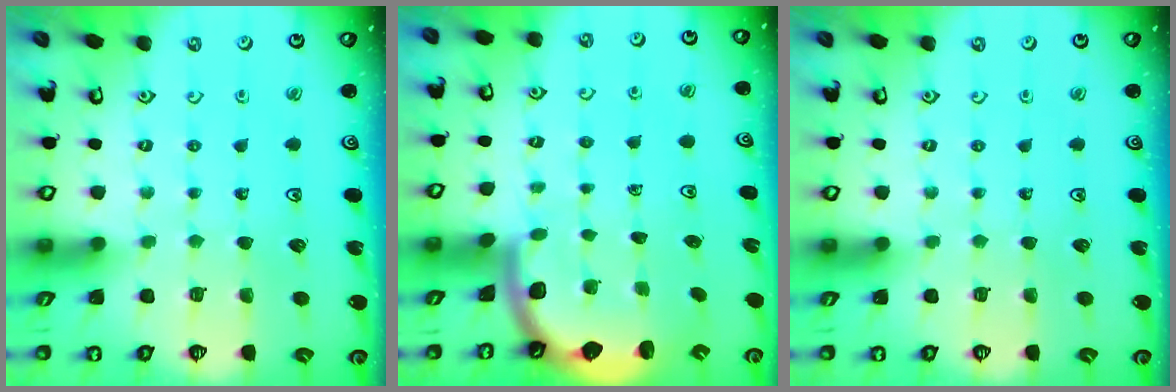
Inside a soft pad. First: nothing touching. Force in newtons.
{"total": 1.9, "press": 1.8, "slide": 0.3}
{"total": 0.0}